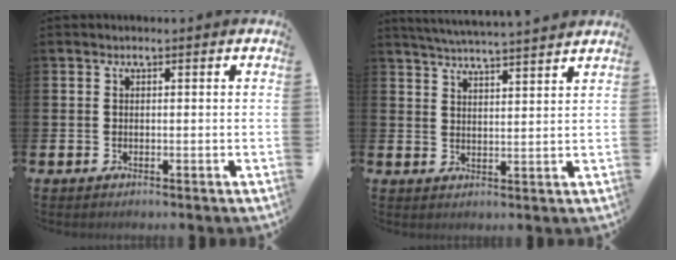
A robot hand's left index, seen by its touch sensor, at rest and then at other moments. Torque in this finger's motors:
{"motor_torque": [0.62, -0.87, 0.26, 0.05]}